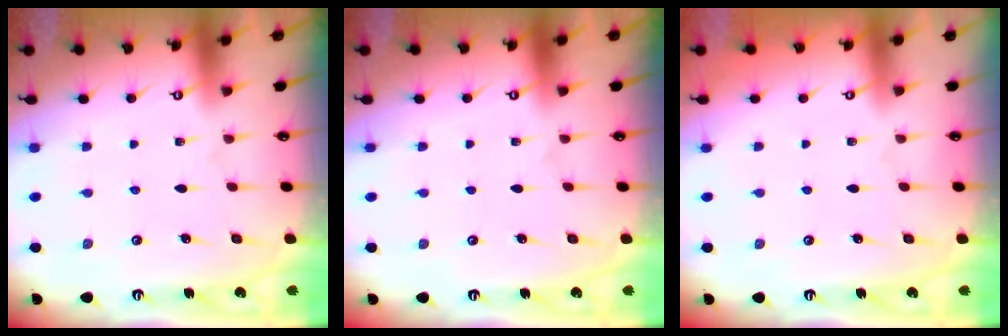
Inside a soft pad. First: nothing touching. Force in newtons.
{"total": 0.0}
{"total": 0.0}